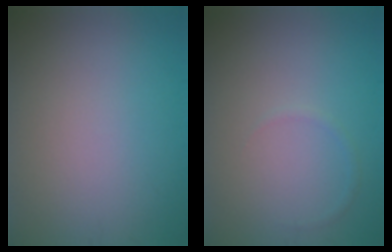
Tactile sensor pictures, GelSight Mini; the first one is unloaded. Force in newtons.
{"total": 0.5, "press": 0.5, "slide": 0.0}